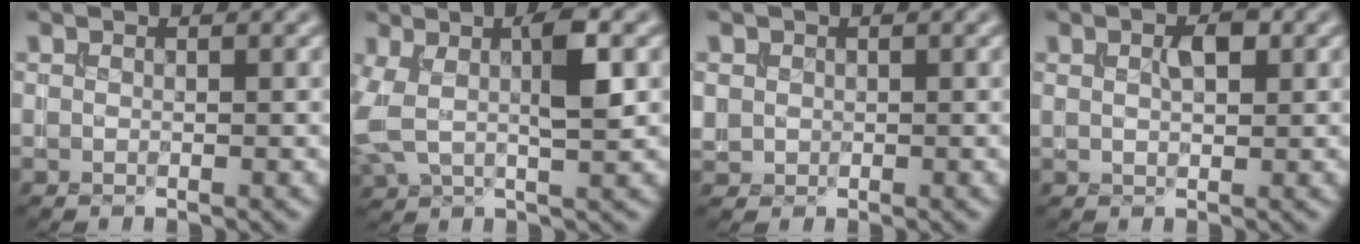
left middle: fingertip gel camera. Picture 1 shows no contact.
{"total": 5.5, "force": [0.8, 2.1, 5.0], "torque": [-0.110, 0.006, 0.014]}
{"total": 1.3, "force": [0.2, 1.3, 0.2], "torque": [-0.003, -0.005, 0.006]}
{"total": 2.3, "force": [0.8, 1.1, 1.9], "torque": [-0.034, 0.002, 0.015]}